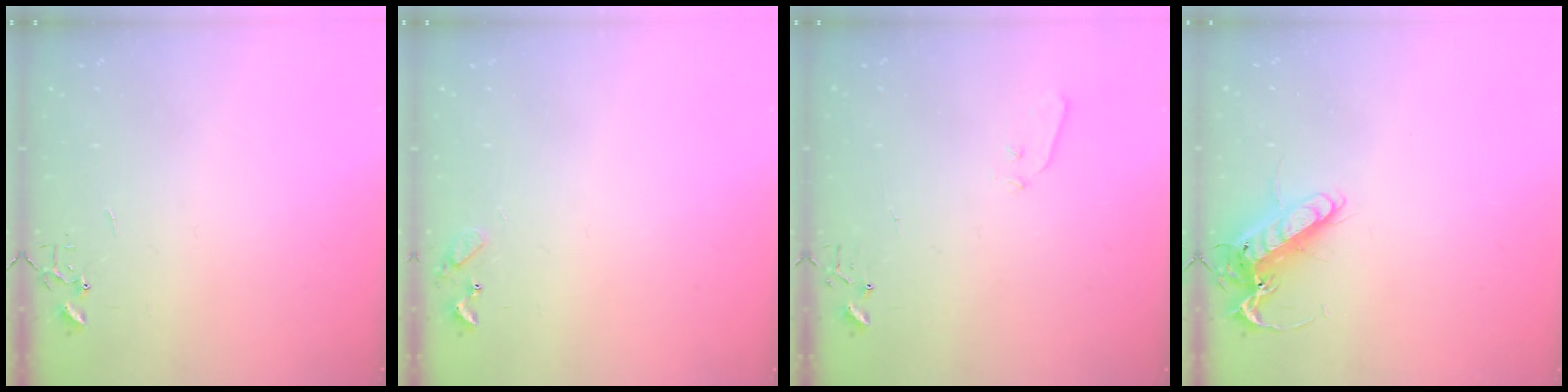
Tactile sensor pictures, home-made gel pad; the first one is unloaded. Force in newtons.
{"total": 7.0, "press": 7.0, "slide": 0.6}
{"total": 4.0, "press": 3.9, "slide": 0.6}
{"total": 14.4, "press": 14.2, "slide": 2.2}